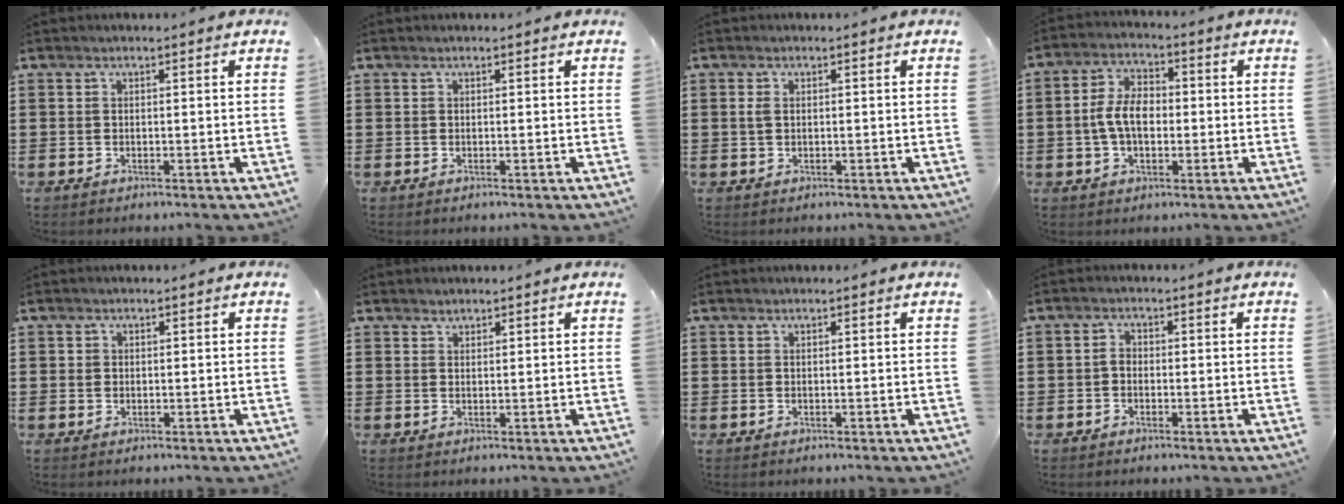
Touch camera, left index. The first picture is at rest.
{"total": 0.0}
{"total": 1.5, "force": [0.3, 0.8, 1.1], "torque": [-0.033, 0.003, 0.001]}
{"total": 6.7, "force": [-0.5, 3.9, 5.4], "torque": [-0.121, 0.005, -0.016]}
{"total": 0.8, "force": [0.3, 0.8, -0.1], "torque": [0.000, 0.005, 0.006]}
{"total": 1.1, "force": [1.1, 0.4, -0.1], "torque": [0.000, 0.000, 0.021]}
{"total": 0.0}
{"total": 1.7, "force": [-0.2, 1.2, 1.2], "torque": [-0.026, 0.005, -0.006]}